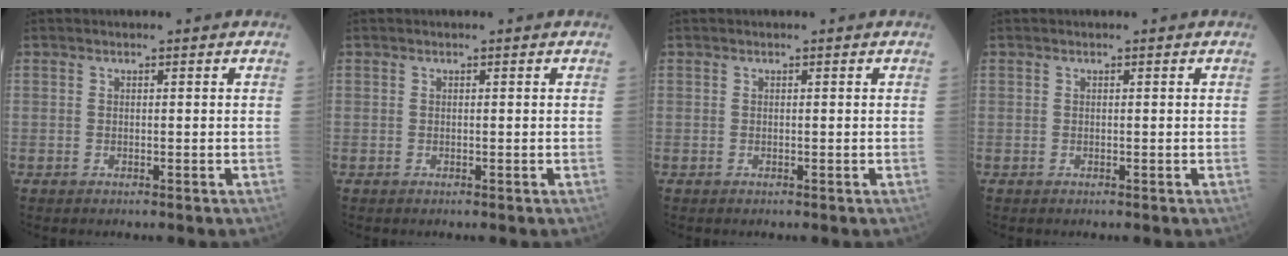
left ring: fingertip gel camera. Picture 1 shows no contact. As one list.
[{"total": 0.0}, {"total": 0.0}, {"total": 0.0}]